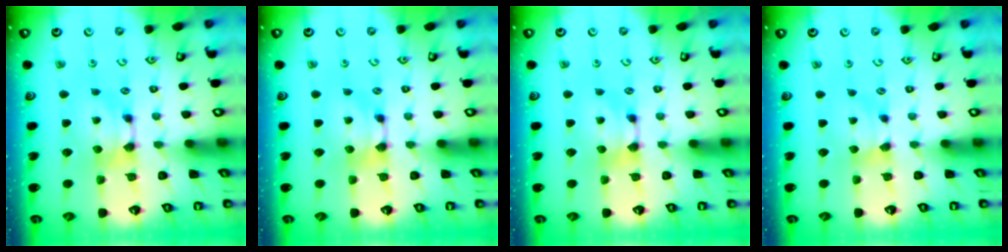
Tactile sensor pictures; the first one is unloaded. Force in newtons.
{"total": 0.0}
{"total": 0.0}
{"total": 1.0, "press": 0.9, "slide": 0.3}